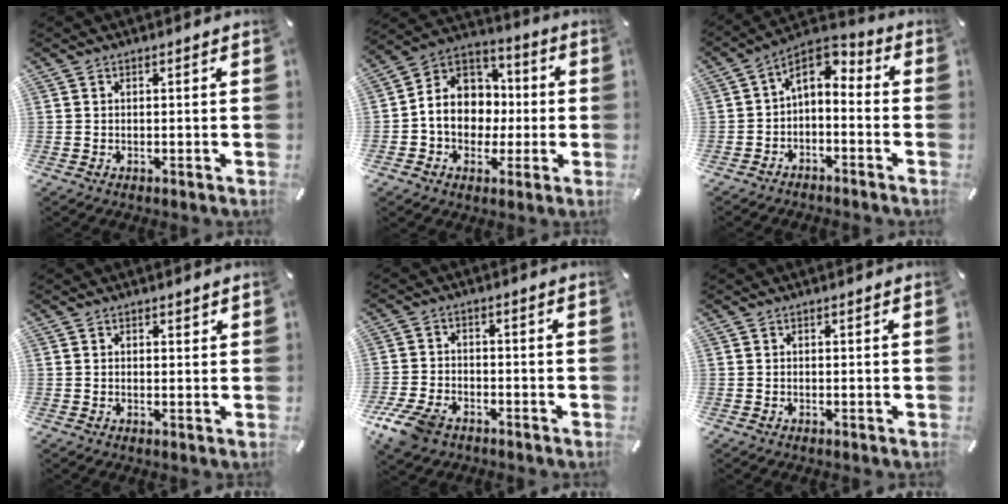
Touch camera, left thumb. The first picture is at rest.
{"total": 11.4, "force": [-1.5, 10.5, 4.3], "torque": [-0.097, 0.002, -0.028]}
{"total": 5.5, "force": [-0.5, 4.0, 3.7], "torque": [-0.067, 0.001, -0.012]}
{"total": 0.8, "force": [0.4, 0.7, 0.3], "torque": [0.001, -0.001, 0.006]}
{"total": 7.5, "force": [-4.9, 4.3, 3.6], "torque": [-0.087, 0.018, -0.096]}
{"total": 0.0}